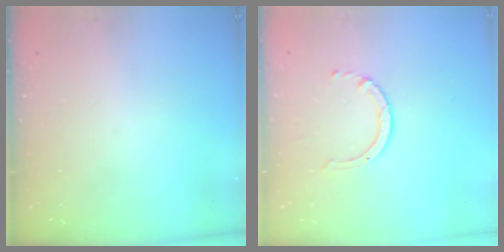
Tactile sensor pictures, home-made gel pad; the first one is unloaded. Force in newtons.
{"total": 3.2, "press": 3.2, "slide": 0.4}